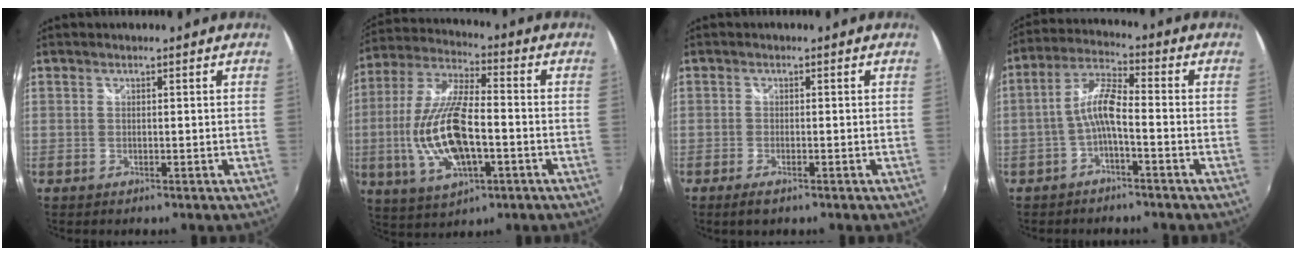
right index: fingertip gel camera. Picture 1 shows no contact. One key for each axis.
{"total": 17.0, "fx": -3.6, "fy": 6.5, "fz": 15.3, "tx": -0.318, "ty": -0.006, "tz": -0.059}
{"total": 2.5, "fx": -1.7, "fy": 0.8, "fz": 1.7, "tx": -0.039, "ty": -0.006, "tz": -0.033}
{"total": 6.5, "fx": -2.3, "fy": 1.4, "fz": 5.9, "tx": -0.135, "ty": 0.017, "tz": -0.043}